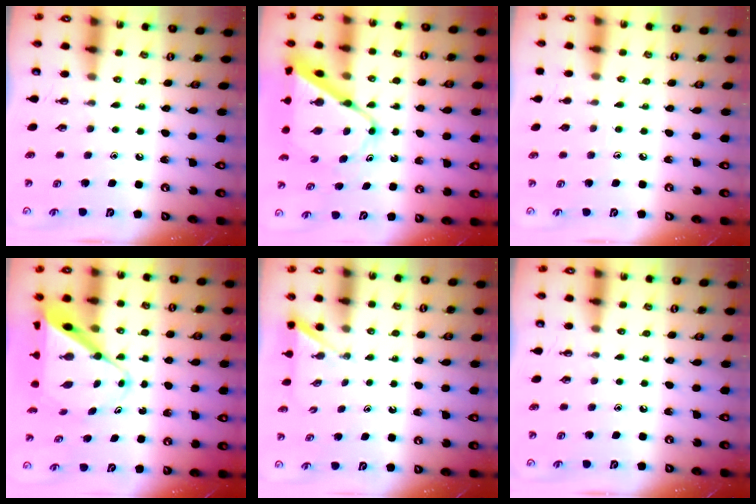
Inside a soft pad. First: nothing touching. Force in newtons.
{"total": 12.2, "press": 12.1, "slide": 1.2}
{"total": 4.2, "press": 4.2, "slide": 0.5}
{"total": 11.5, "press": 11.5, "slide": 0.7}
{"total": 1.2, "press": 1.2, "slide": 0.1}
{"total": 0.0}